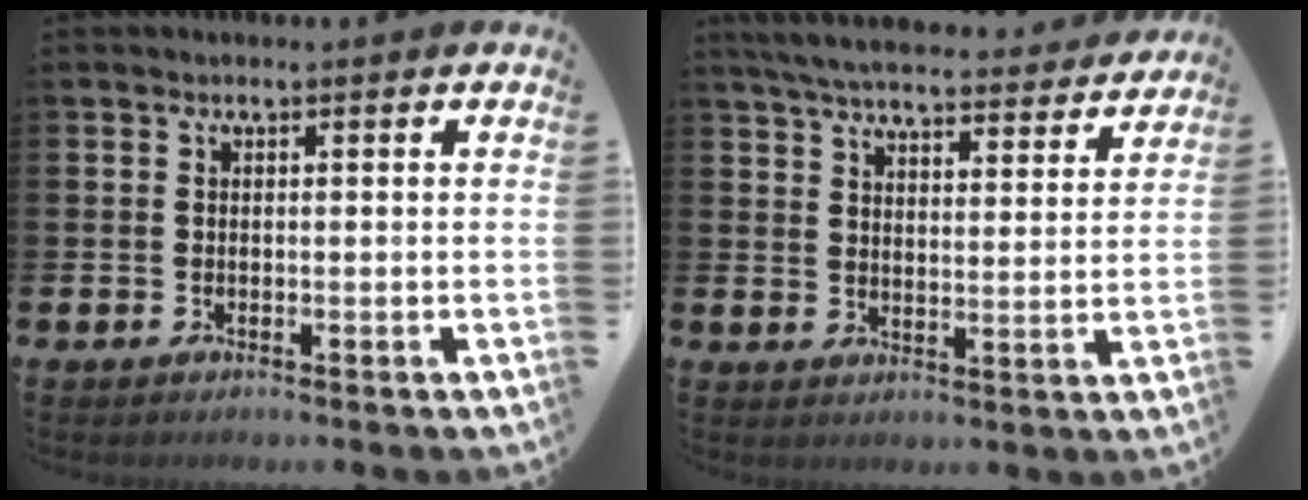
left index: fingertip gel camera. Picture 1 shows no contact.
{"total": 6.4, "force": [6.2, 0.8, 1.5], "torque": [-0.051, -0.040, 0.109]}